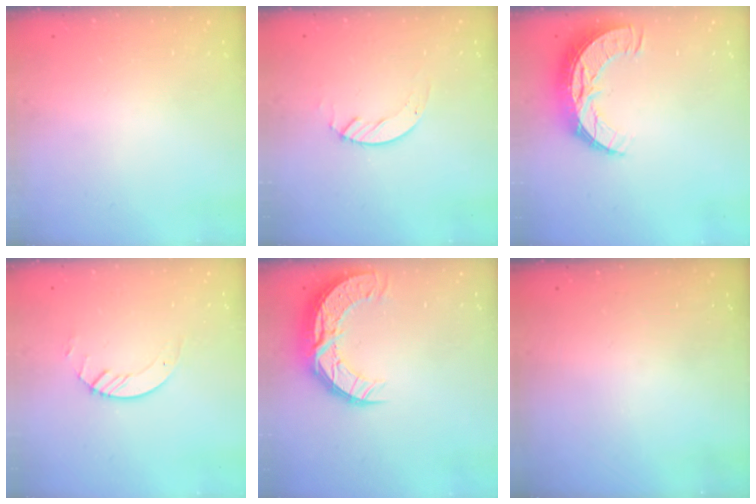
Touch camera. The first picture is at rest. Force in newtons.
{"total": 2.4, "press": 2.4, "slide": 0.2}
{"total": 10.3, "press": 10.3, "slide": 0.9}
{"total": 3.6, "press": 3.6, "slide": 0.4}
{"total": 11.9, "press": 11.9, "slide": 0.9}
{"total": 0.0}